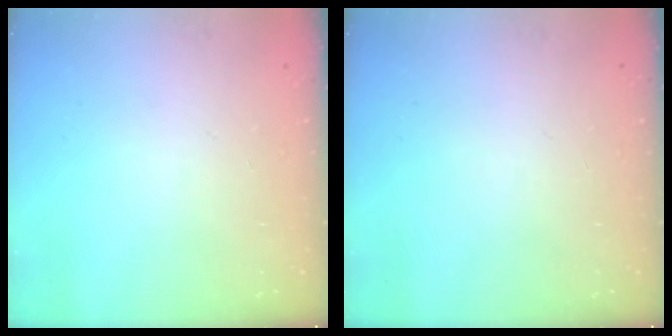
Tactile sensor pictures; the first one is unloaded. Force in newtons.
{"total": 0.0}